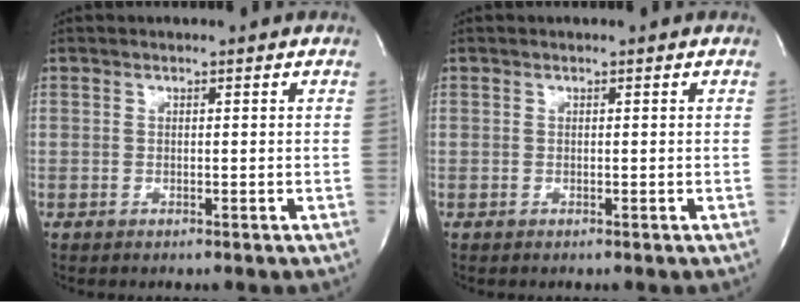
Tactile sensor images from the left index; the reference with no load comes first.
{"total": 0.0}